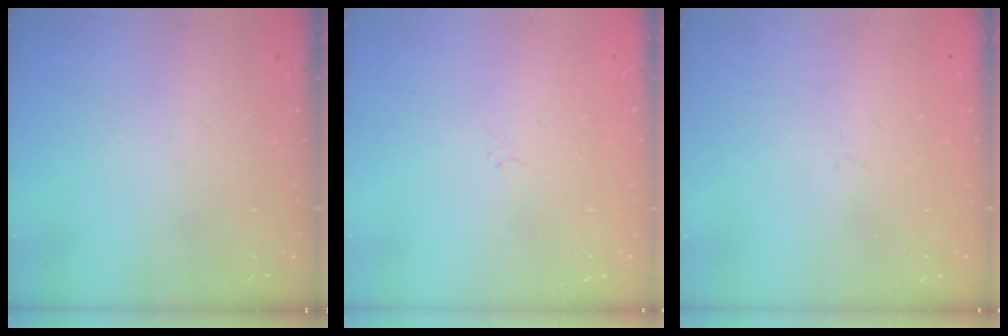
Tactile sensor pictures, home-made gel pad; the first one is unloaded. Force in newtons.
{"total": 0.9, "press": 0.8, "slide": 0.4}
{"total": 0.9, "press": 0.9, "slide": 0.2}